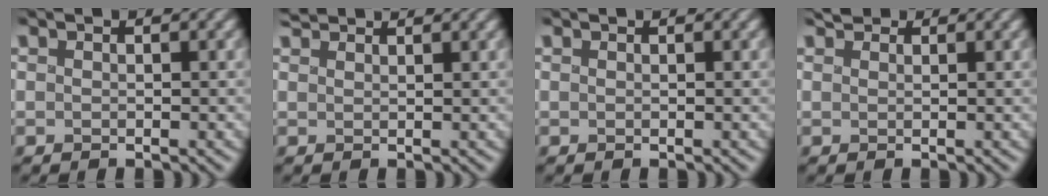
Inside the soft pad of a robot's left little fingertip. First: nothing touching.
{"total": 2.3, "force": [2.2, 0.3, 0.6], "torque": [-0.011, 0.010, 0.037]}
{"total": 0.0}
{"total": 1.8, "force": [1.5, 0.8, 0.5], "torque": [-0.012, 0.003, 0.032]}